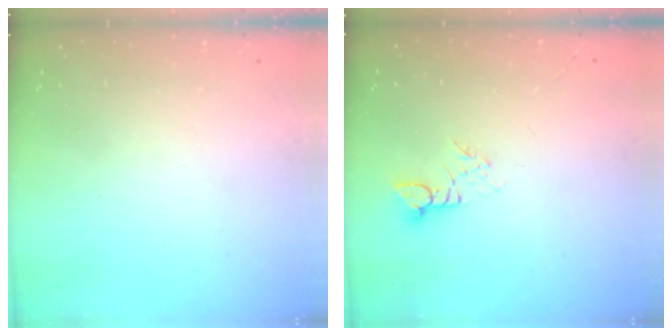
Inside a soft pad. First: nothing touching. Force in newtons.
{"total": 3.4, "press": 3.4, "slide": 0.3}